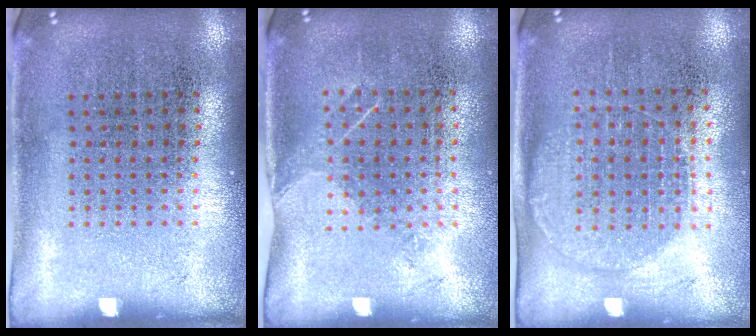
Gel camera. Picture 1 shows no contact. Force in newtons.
{"total": 1.2, "press": 1.0, "slide": 0.7}
{"total": 1.3, "press": 1.2, "slide": 0.5}